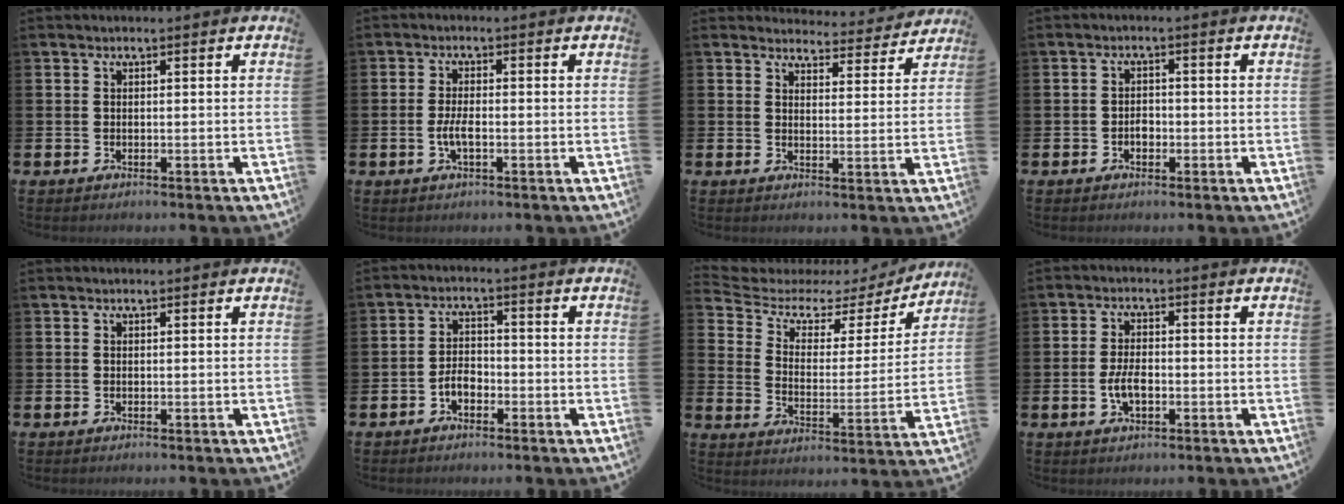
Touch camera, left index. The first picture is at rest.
{"total": 2.7, "force": [-0.8, 0.9, 2.4], "torque": [-0.043, 0.002, -0.015]}
{"total": 3.8, "force": [3.7, 0.8, 0.1], "torque": [-0.003, -0.031, 0.062]}
{"total": 1.6, "force": [-0.6, 1.2, 0.8], "torque": [-0.017, 0.002, -0.014]}
{"total": 0.0}
{"total": 2.7, "force": [-1.7, 1.6, 1.4], "torque": [-0.029, 0.007, -0.035]}
{"total": 5.6, "force": [4.5, 3.0, 1.7], "torque": [-0.066, -0.032, 0.069]}
{"total": 3.9, "force": [-0.9, 1.9, 3.2], "torque": [-0.057, -0.002, -0.019]}